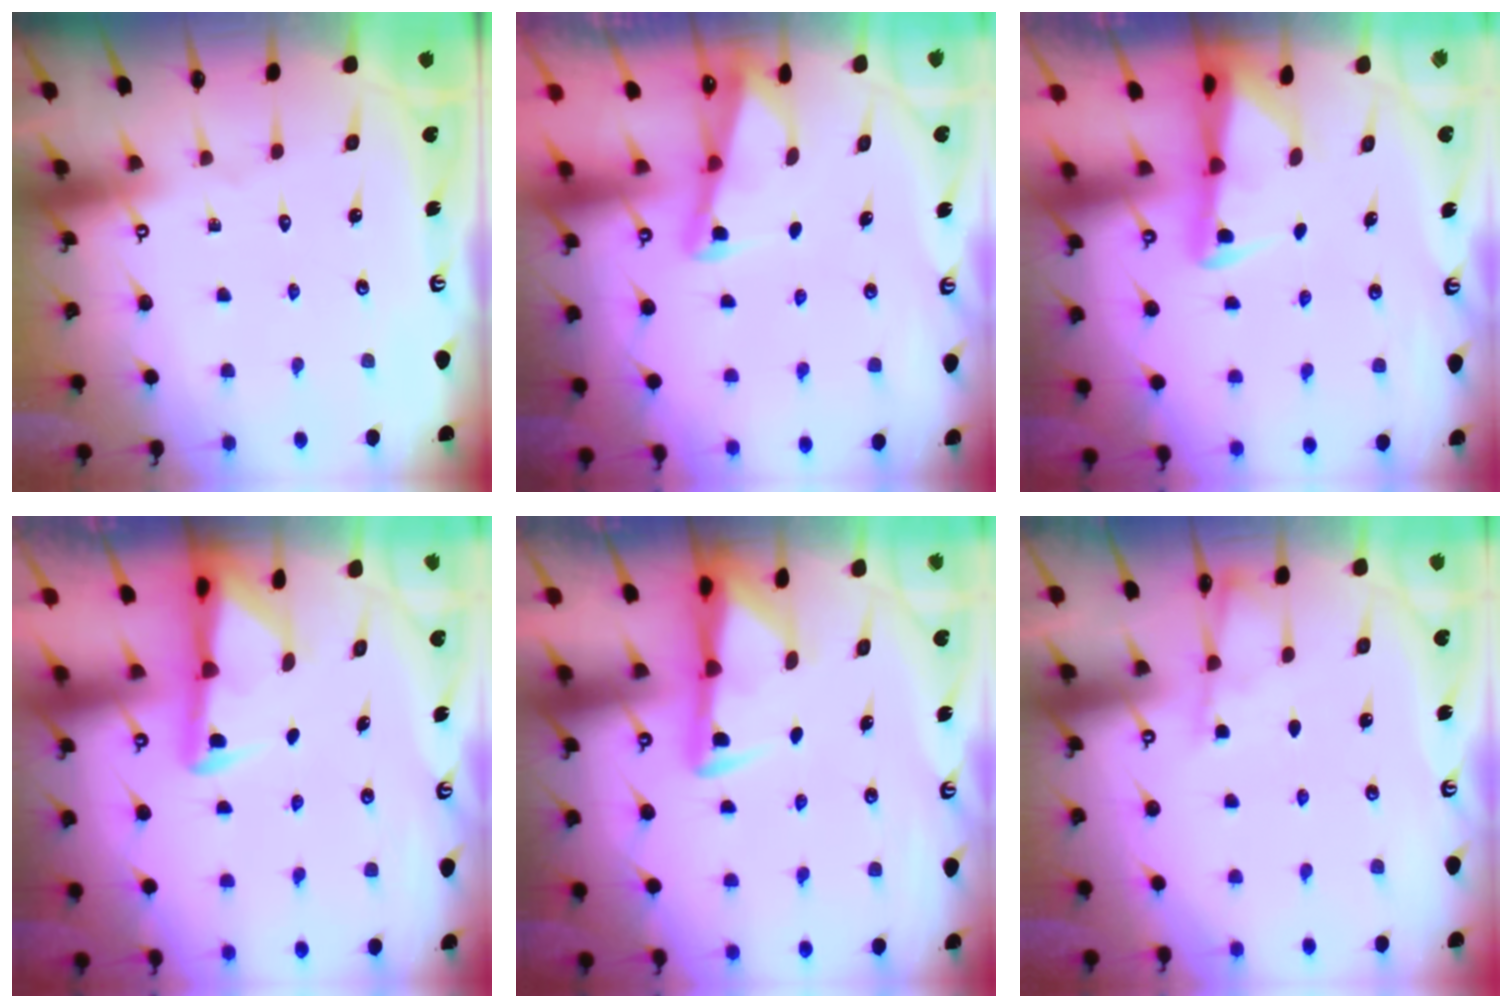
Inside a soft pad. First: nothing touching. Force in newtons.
{"total": 1.9, "press": 1.9, "slide": 0.4}
{"total": 2.3, "press": 2.3, "slide": 0.5}
{"total": 2.8, "press": 2.7, "slide": 0.7}
{"total": 3.0, "press": 2.9, "slide": 0.5}
{"total": 3.3, "press": 3.3, "slide": 0.4}